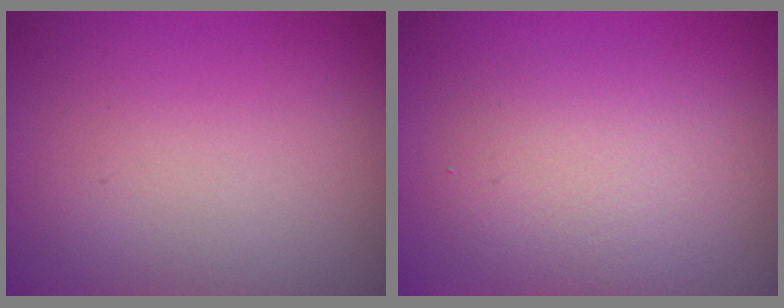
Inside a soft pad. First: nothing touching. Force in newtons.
{"total": 4.0, "press": 4.0, "slide": 0.2}